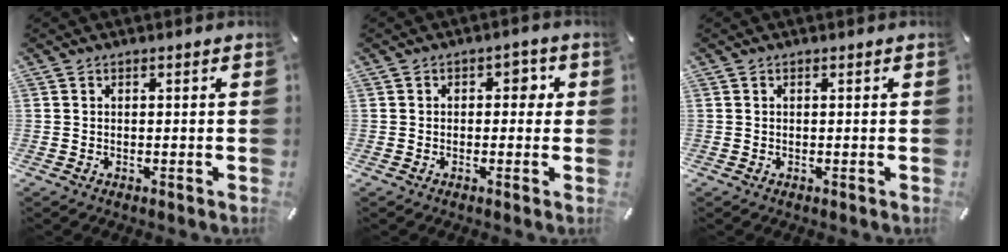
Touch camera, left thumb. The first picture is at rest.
{"total": 2.9, "force": [-0.1, 2.1, 2.0], "torque": [-0.019, 0.004, -0.012]}
{"total": 0.0}